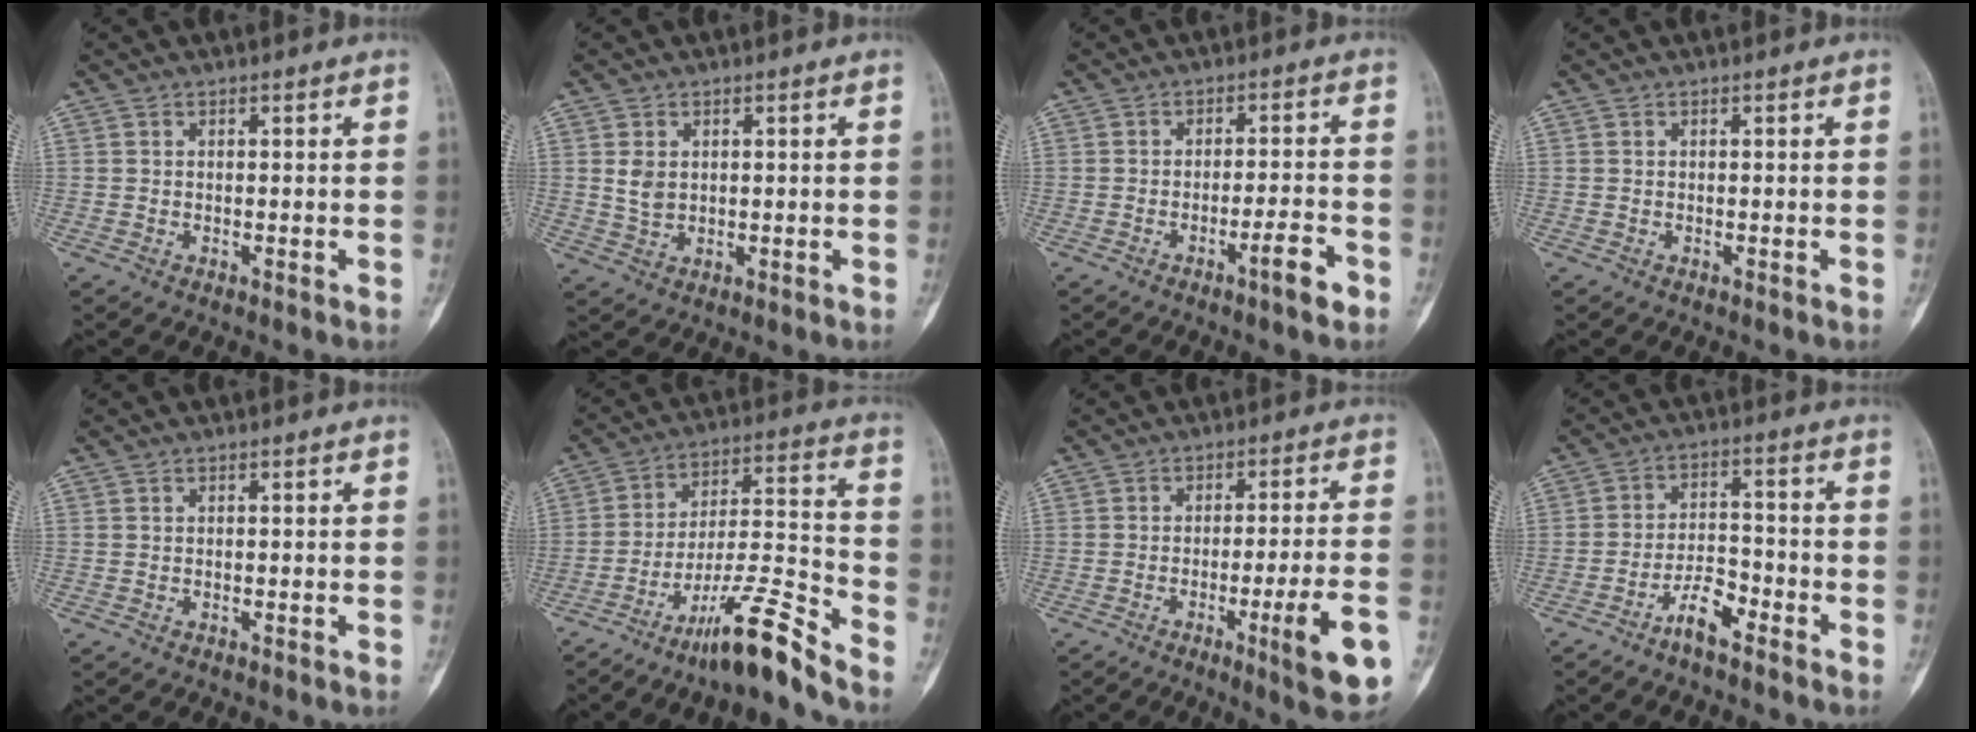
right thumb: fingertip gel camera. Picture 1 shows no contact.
{"total": 3.2, "force": [0.8, 2.3, 2.1], "torque": [-0.031, -0.006, 0.021]}
{"total": 5.3, "force": [-3.0, 0.7, 4.3], "torque": [-0.068, 0.018, -0.046]}
{"total": 0.0}
{"total": 0.0}
{"total": 13.9, "force": [-10.6, 0.9, 8.8], "torque": [-0.152, 0.088, -0.182]}
{"total": 11.3, "force": [-4.6, 1.0, 10.3], "torque": [-0.143, 0.008, -0.061]}
{"total": 6.0, "force": [-4.2, 2.1, 3.7], "torque": [-0.062, 0.035, -0.078]}